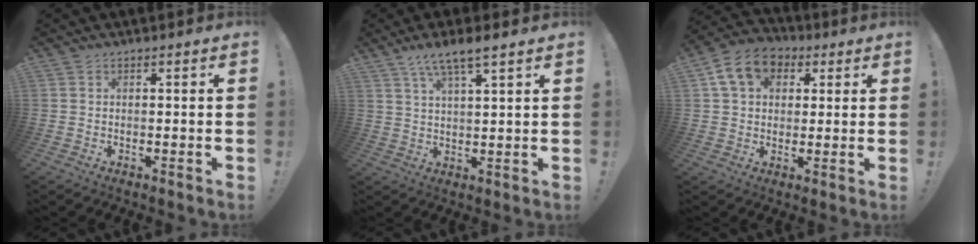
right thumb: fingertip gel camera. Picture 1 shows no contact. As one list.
[{"total": 6.5, "force": [4.8, 0.5, 4.4], "torque": [-0.078, -0.023, 0.081]}, {"total": 12.0, "force": [4.6, 9.1, 6.4], "torque": [-0.102, -0.005, 0.091]}]